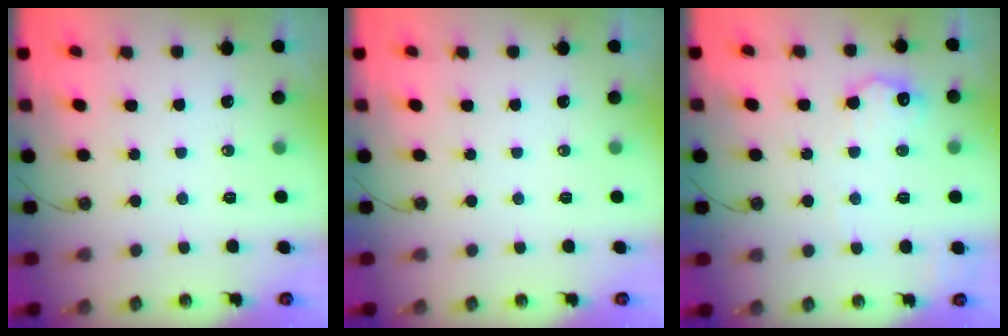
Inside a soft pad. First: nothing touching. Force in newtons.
{"total": 0.0}
{"total": 10.3, "press": 10.3, "slide": 0.4}